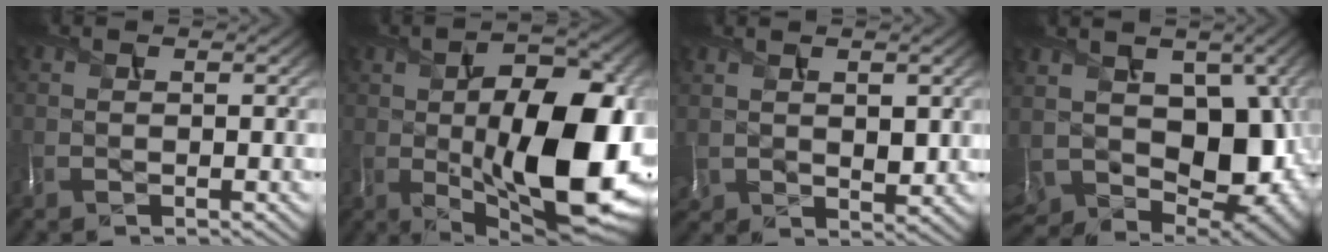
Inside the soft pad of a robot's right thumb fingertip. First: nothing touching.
{"total": 15.9, "force": [-1.2, 7.3, 14.0], "torque": [-0.191, 0.008, -0.023]}
{"total": 4.0, "force": [1.4, 2.3, 2.9], "torque": [-0.070, -0.005, 0.040]}
{"total": 14.6, "force": [0.4, 10.2, 10.4], "torque": [-0.203, -0.039, 0.036]}